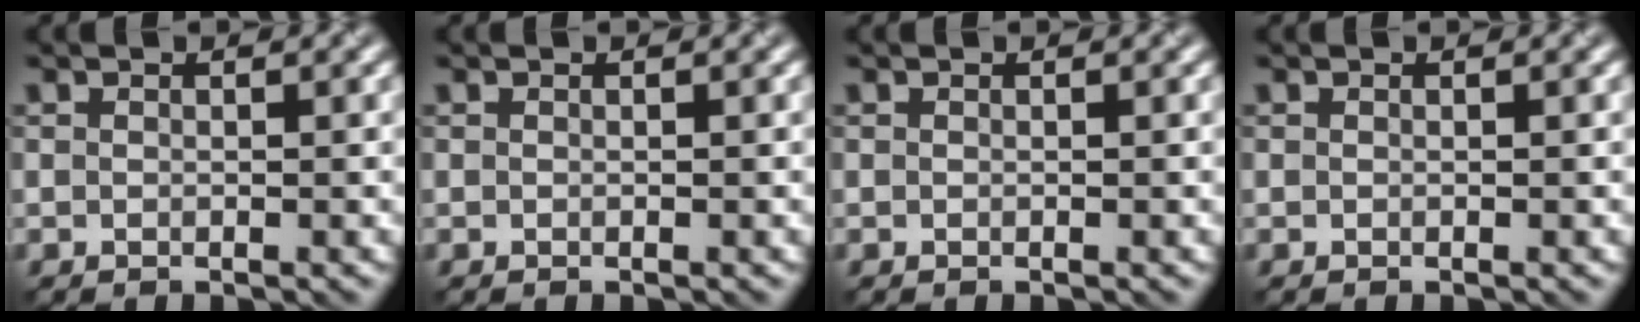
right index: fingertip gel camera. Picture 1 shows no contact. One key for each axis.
{"total": 0.0}
{"total": 0.0}
{"total": 0.0}